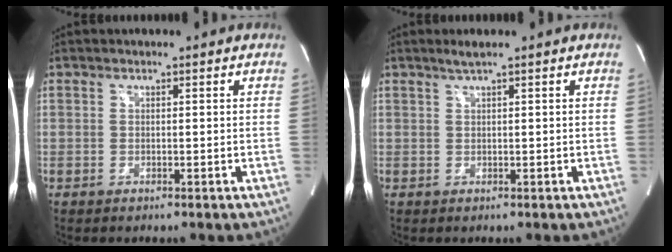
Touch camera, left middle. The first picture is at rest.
{"total": 1.5, "force": [1.0, -0.3, 1.1], "torque": [-0.028, 0.005, 0.023]}